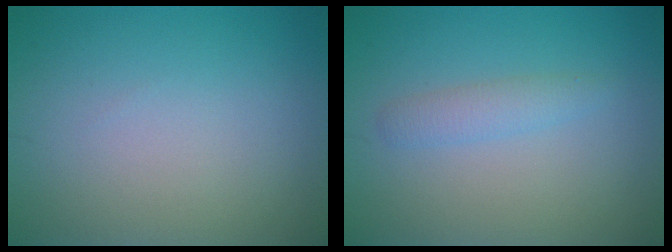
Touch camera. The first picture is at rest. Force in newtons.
{"total": 1.6, "press": 1.6, "slide": 0.2}